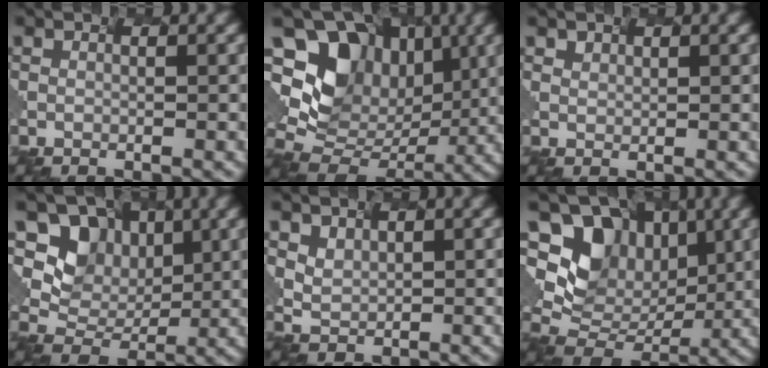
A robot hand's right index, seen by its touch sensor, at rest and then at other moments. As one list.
[{"total": 7.5, "force": [2.2, 6.2, 3.6], "torque": [-0.083, -0.008, 0.060]}, {"total": 1.3, "force": [0.7, -0.5, -0.9], "torque": [-0.005, -0.004, 0.027]}, {"total": 4.1, "force": [1.5, 3.6, 0.9], "torque": [-0.026, -0.018, 0.032]}, {"total": 1.2, "force": [1.1, 0.5, -0.2], "torque": [-0.026, -0.005, 0.040]}, {"total": 6.2, "force": [1.8, 5.3, 2.6], "torque": [-0.051, -0.012, 0.045]}]